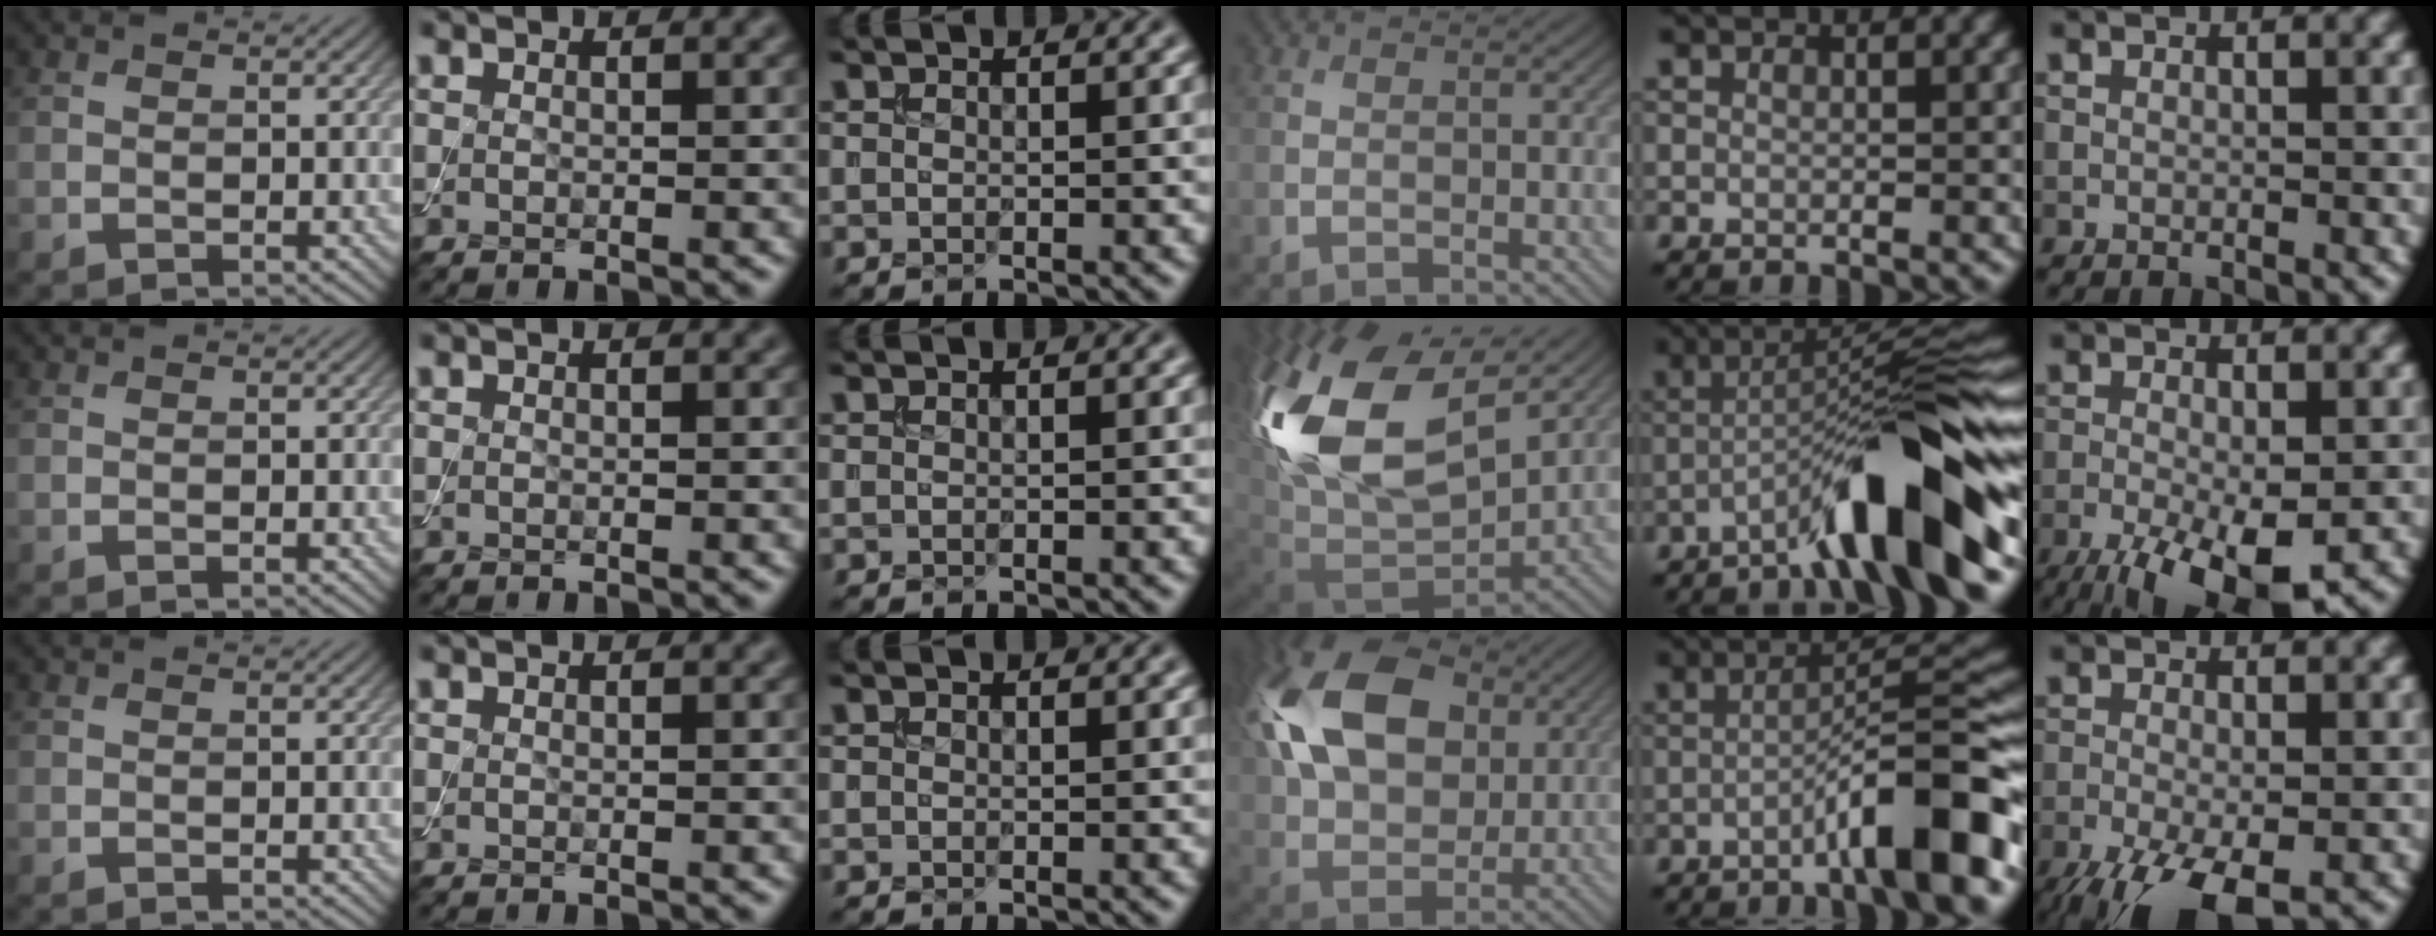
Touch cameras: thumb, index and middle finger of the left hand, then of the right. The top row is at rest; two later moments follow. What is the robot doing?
{"motion": "assemble", "object": "toy tower of hanoi"}